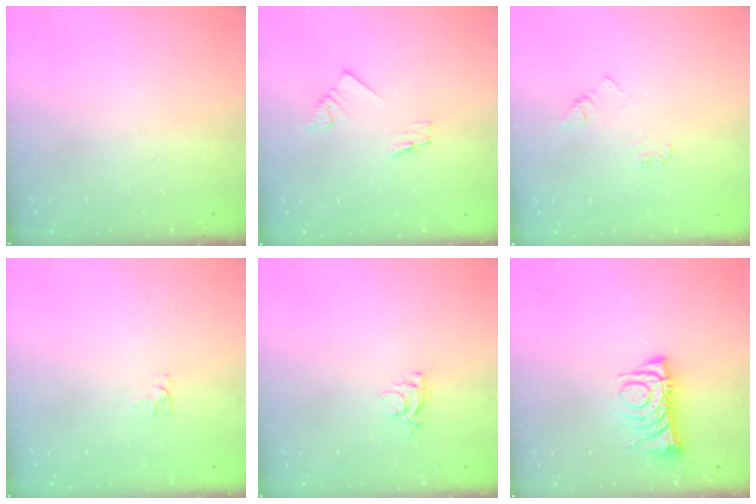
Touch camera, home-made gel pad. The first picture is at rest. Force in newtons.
{"total": 1.7, "press": 1.7, "slide": 0.3}
{"total": 3.9, "press": 3.9, "slide": 0.5}
{"total": 4.1, "press": 4.1, "slide": 0.6}
{"total": 3.9, "press": 3.9, "slide": 0.4}
{"total": 8.0, "press": 7.9, "slide": 1.1}